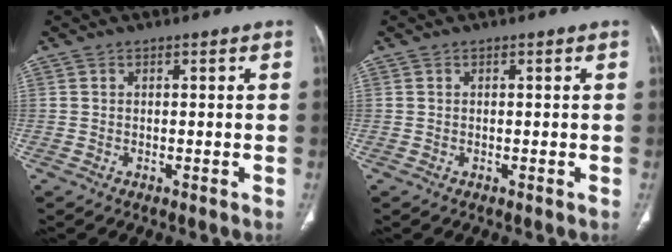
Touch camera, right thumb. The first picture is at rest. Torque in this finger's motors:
{"motor_torque": [0.02, 0.02, -0.01, 0.00, 0.02]}